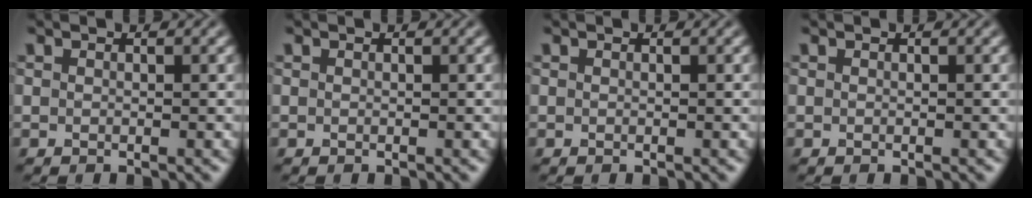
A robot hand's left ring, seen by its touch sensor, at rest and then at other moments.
{"total": 0.0}
{"total": 0.0}
{"total": 0.0}